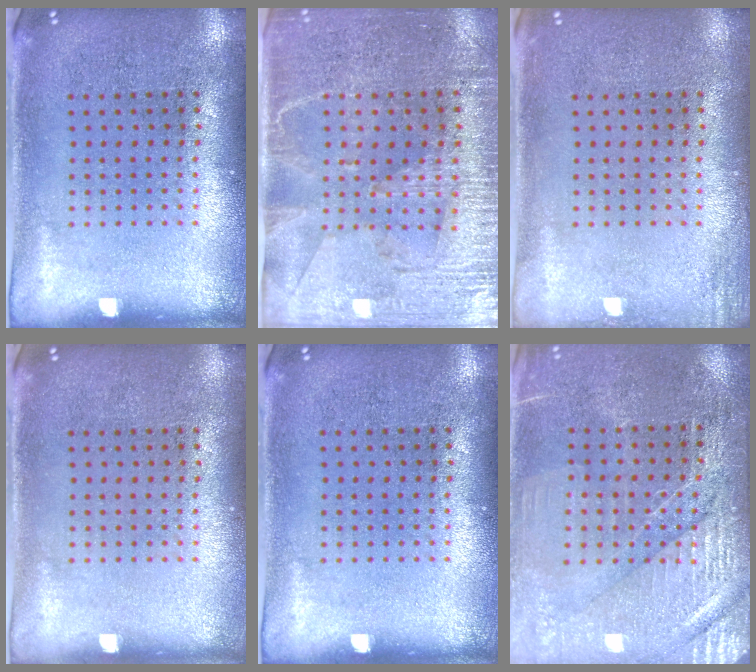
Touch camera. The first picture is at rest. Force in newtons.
{"total": 3.2, "press": 3.0, "slide": 1.3}
{"total": 1.2, "press": 1.2, "slide": 0.1}
{"total": 0.0}
{"total": 0.0}
{"total": 3.1, "press": 3.0, "slide": 0.6}